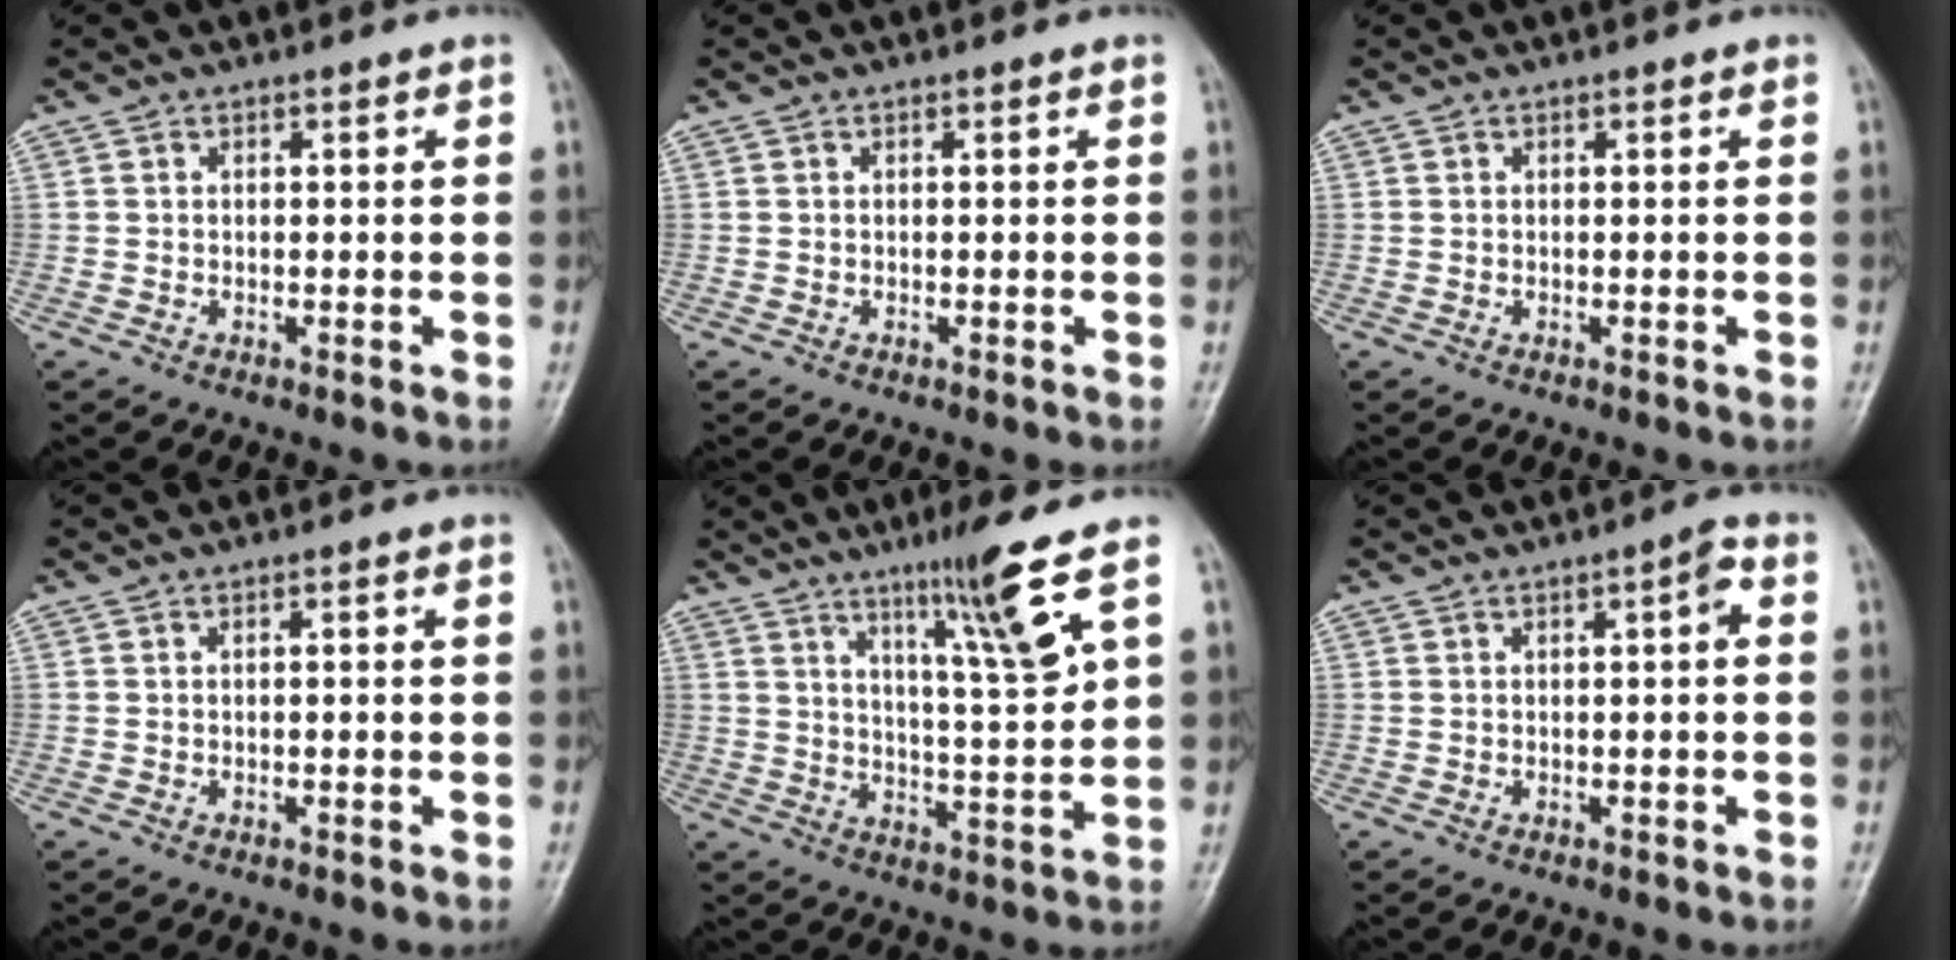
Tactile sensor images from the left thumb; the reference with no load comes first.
{"total": 0.0}
{"total": 0.0}
{"total": 1.0, "force": [-0.1, 0.2, 1.0], "torque": [-0.019, 0.008, 0.001]}
{"total": 11.2, "force": [6.1, -0.1, 9.4], "torque": [-0.157, -0.041, 0.106]}
{"total": 2.5, "force": [0.4, 0.6, 2.4], "torque": [-0.037, 0.007, 0.002]}